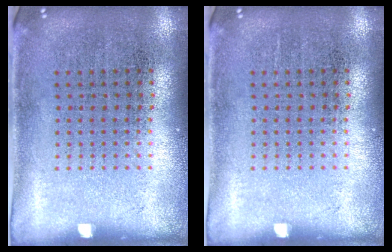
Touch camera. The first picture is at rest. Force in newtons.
{"total": 0.0}